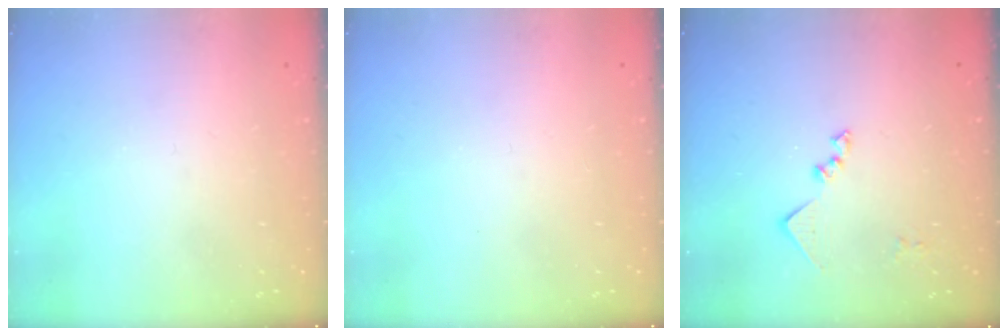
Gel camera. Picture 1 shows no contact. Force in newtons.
{"total": 0.0}
{"total": 9.6, "press": 9.6, "slide": 0.1}